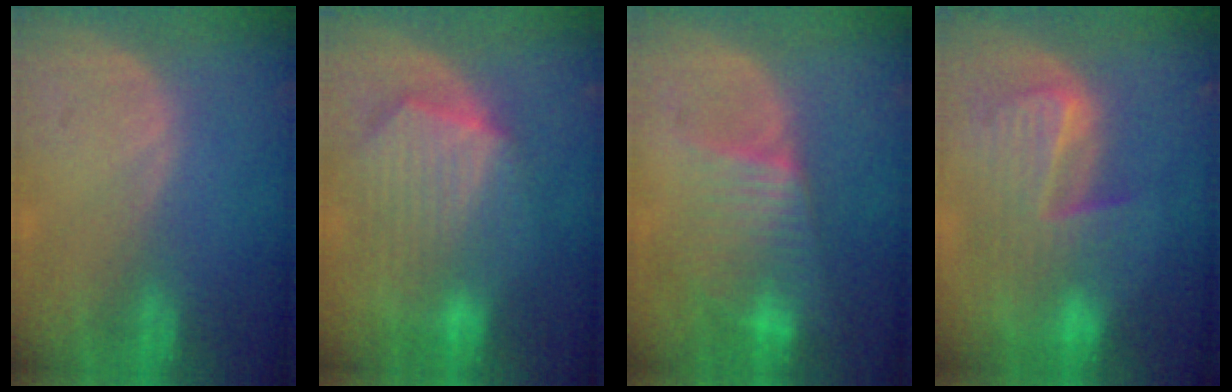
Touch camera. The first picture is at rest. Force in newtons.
{"total": 10.4, "press": 9.1, "slide": 5.1}
{"total": 6.9, "press": 6.7, "slide": 1.7}
{"total": 9.8, "press": 8.4, "slide": 5.0}